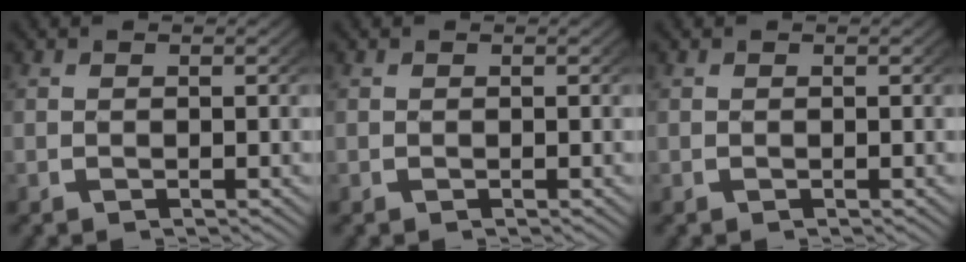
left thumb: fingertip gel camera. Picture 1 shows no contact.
{"total": 0.0}
{"total": 0.0}